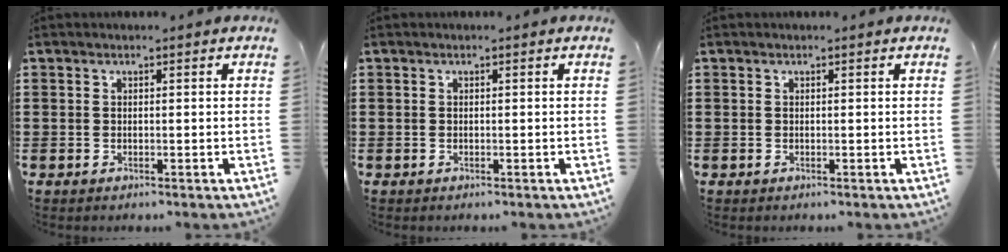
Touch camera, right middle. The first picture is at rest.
{"total": 0.0}
{"total": 0.0}